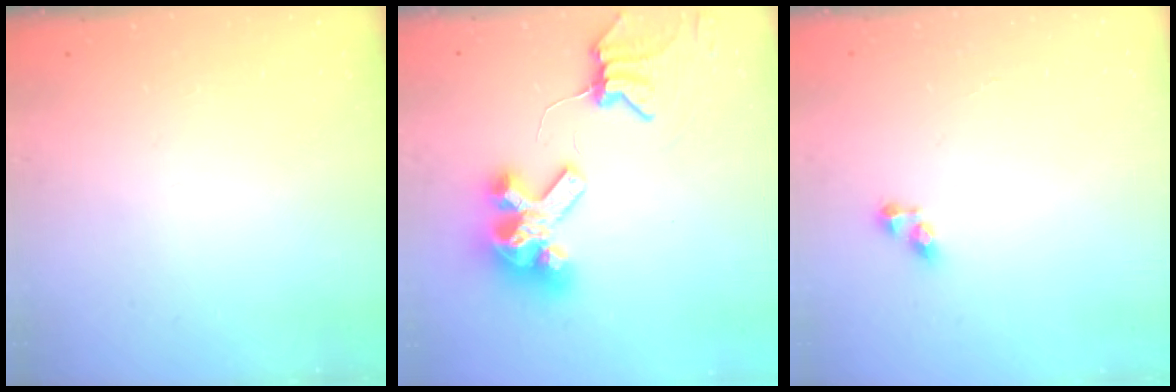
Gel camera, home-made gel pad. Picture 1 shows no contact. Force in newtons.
{"total": 10.6, "press": 10.5, "slide": 1.4}
{"total": 4.8, "press": 4.7, "slide": 0.3}